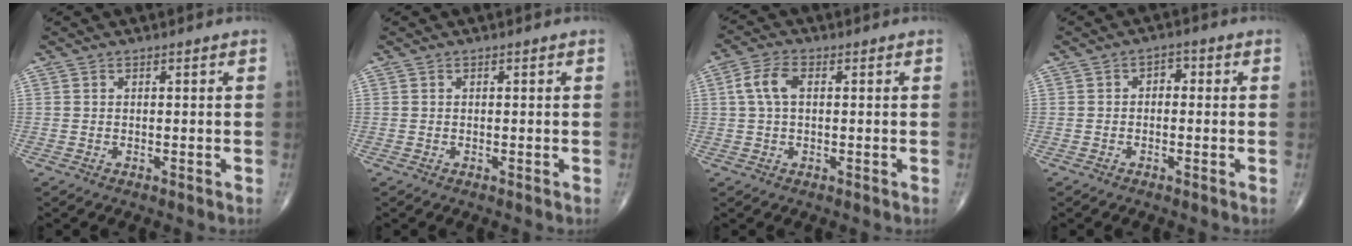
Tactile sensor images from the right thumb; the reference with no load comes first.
{"total": 0.0}
{"total": 5.4, "force": [1.0, 2.9, 4.5], "torque": [-0.101, 0.016, 0.016]}
{"total": 2.4, "force": [0.1, 1.7, 1.8], "torque": [-0.008, 0.011, -0.010]}